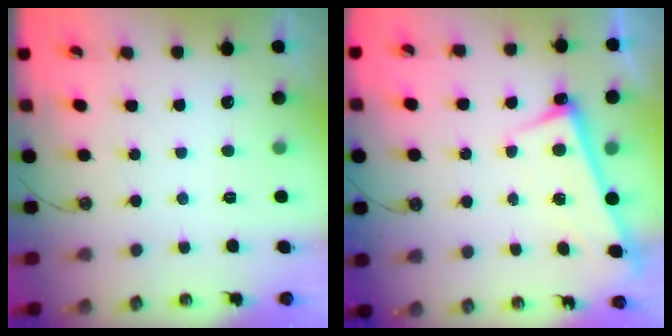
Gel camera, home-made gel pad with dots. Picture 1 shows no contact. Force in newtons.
{"total": 2.9, "press": 2.8, "slide": 0.7}